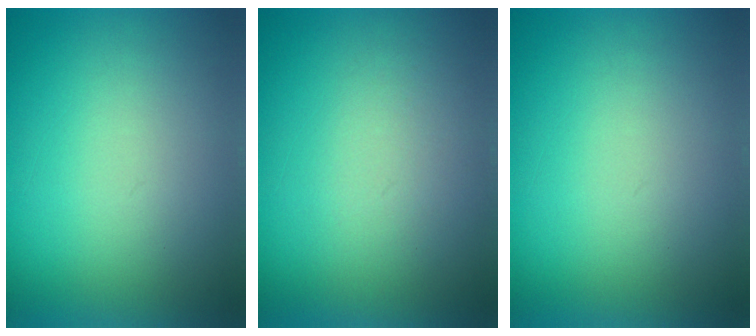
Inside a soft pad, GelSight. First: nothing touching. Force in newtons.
{"total": 4.8}
{"total": 0.0}